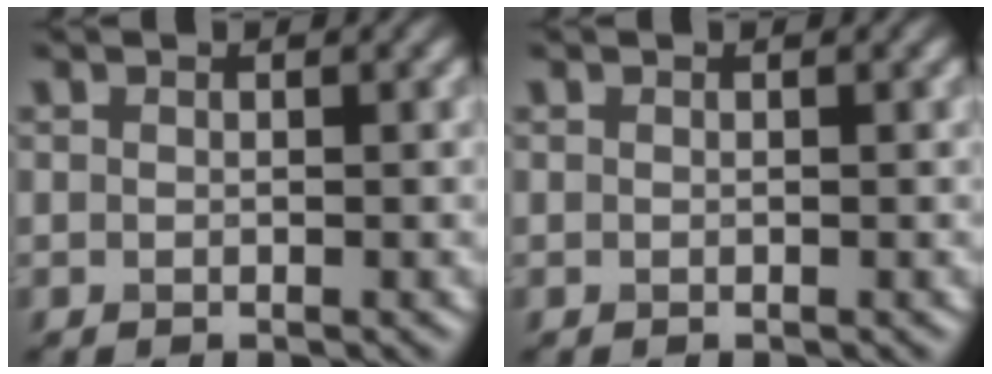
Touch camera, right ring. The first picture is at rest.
{"total": 0.0}